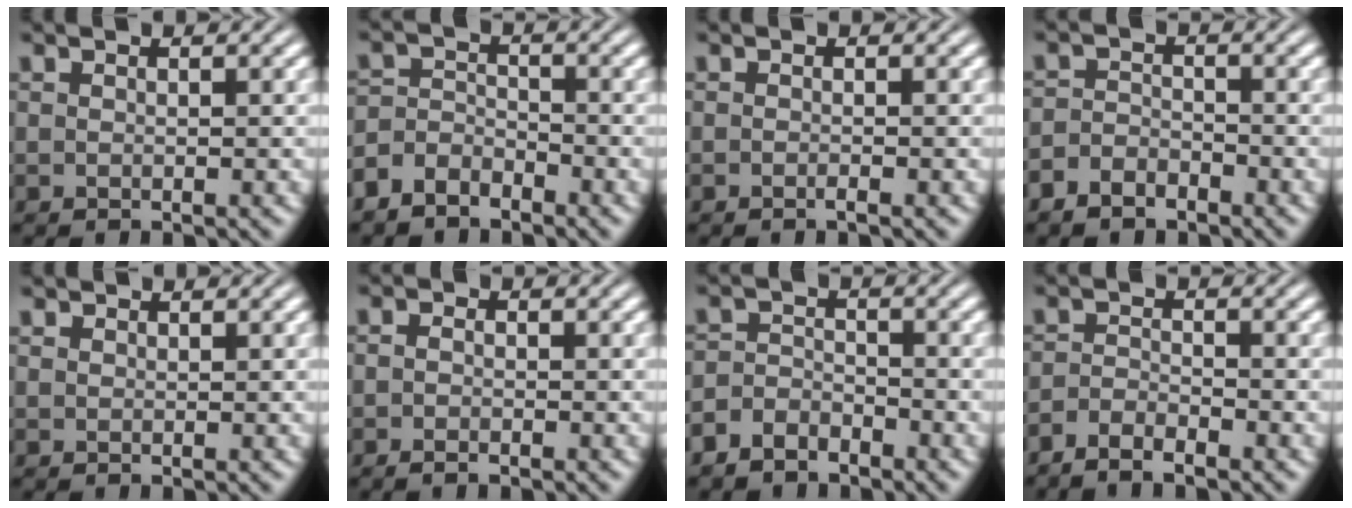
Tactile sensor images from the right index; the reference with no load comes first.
{"total": 3.7, "force": [-2.9, 2.2, 0.9], "torque": [-0.004, -0.012, -0.050]}
{"total": 0.8, "force": [-0.7, -0.3, 0.2], "torque": [-0.001, 0.001, -0.013]}
{"total": 2.5, "force": [-2.5, 0.6, 0.3], "torque": [0.008, -0.007, -0.042]}
{"total": 0.8, "force": [0.6, -0.6, -0.1], "torque": [0.009, -0.005, 0.018]}
{"total": 1.0, "force": [-0.9, -0.2, 0.4], "torque": [-0.004, -0.005, -0.015]}
{"total": 3.2, "force": [-2.9, 1.3, 0.5], "torque": [0.007, -0.009, -0.049]}
{"total": 2.4, "force": [-2.3, -0.2, 0.5], "torque": [-0.002, -0.007, -0.042]}